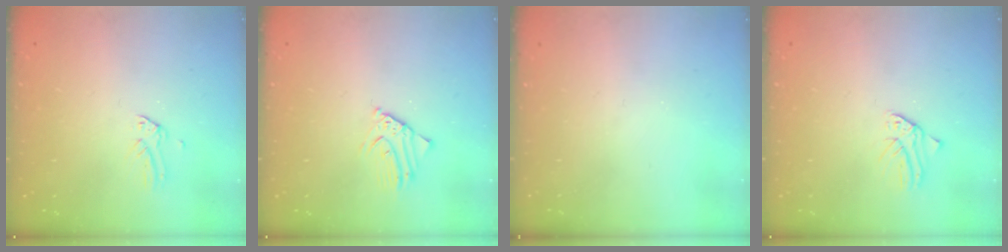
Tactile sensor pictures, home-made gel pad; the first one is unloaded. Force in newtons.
{"total": 3.1, "press": 3.1, "slide": 0.3}
{"total": 0.0}
{"total": 0.7, "press": 0.7, "slide": 0.1}